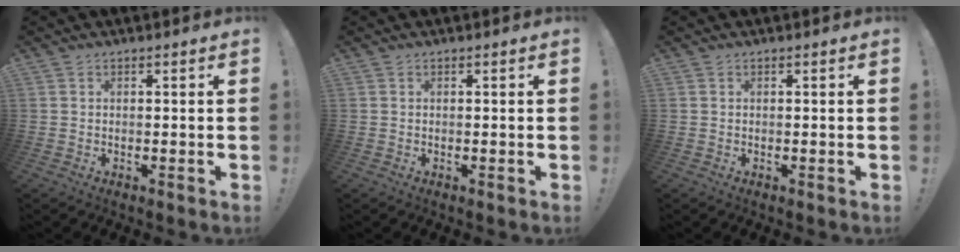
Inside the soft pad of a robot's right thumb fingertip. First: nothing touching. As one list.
[{"total": 0.0}, {"total": 0.0}]